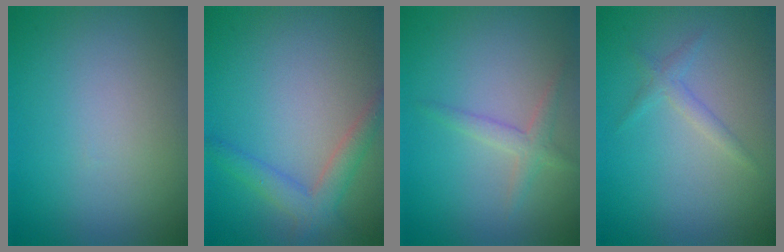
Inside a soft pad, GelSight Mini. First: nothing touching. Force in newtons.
{"total": 3.0, "press": 3.0, "slide": 0.2}
{"total": 1.8, "press": 1.8, "slide": 0.1}
{"total": 1.4, "press": 1.4, "slide": 0.1}